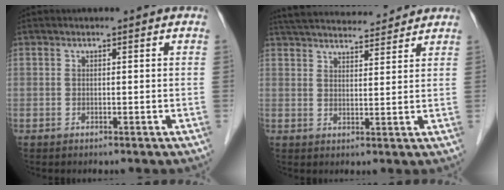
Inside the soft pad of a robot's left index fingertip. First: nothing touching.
{"total": 16.0, "force": [14.9, 2.6, 5.2], "torque": [-0.091, 0.039, 0.225]}